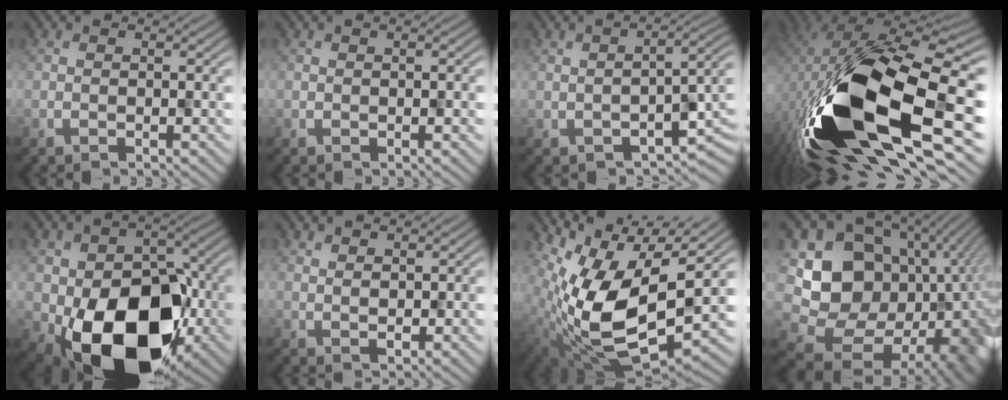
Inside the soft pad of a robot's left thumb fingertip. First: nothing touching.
{"total": 0.0}
{"total": 3.2, "force": [-0.7, 1.2, 2.9], "torque": [-0.039, -0.008, -0.008]}
{"total": 19.1, "force": [-3.4, 10.1, 15.9], "torque": [-0.332, -0.052, -0.043]}
{"total": 16.2, "force": [-4.1, 11.3, 10.9], "torque": [-0.173, -0.044, -0.067]}
{"total": 2.0, "force": [2.0, 0.2, 0.2], "torque": [-0.006, -0.004, 0.037]}
{"total": 12.4, "force": [3.3, 5.6, 10.5], "torque": [-0.220, -0.028, 0.065]}
{"total": 17.4, "force": [1.4, 14.5, 9.6], "torque": [-0.155, -0.055, 0.080]}